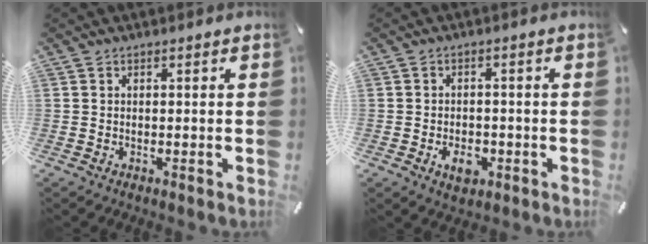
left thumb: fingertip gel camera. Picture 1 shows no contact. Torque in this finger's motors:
{"motor_torque": [0.41, 1.09, 0.01, -0.02, 0.01]}